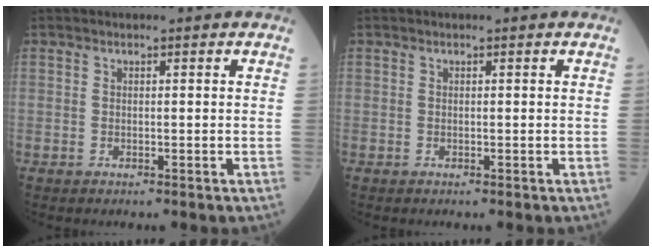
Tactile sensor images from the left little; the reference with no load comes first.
{"total": 0.0}